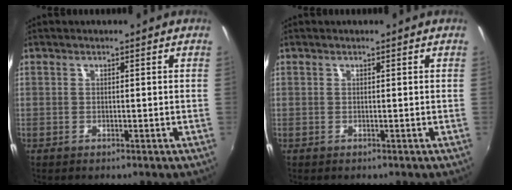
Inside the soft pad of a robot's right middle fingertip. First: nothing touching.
{"total": 0.0}